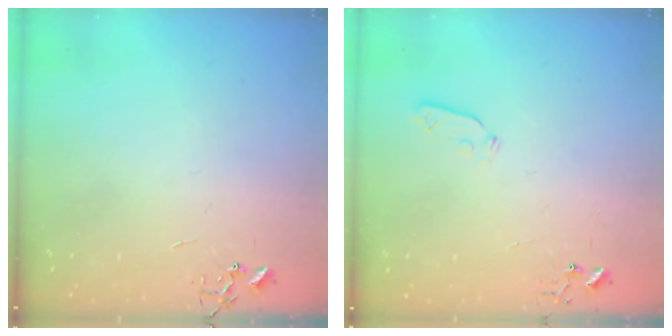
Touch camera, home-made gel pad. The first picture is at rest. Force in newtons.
{"total": 3.5, "press": 3.5, "slide": 0.4}